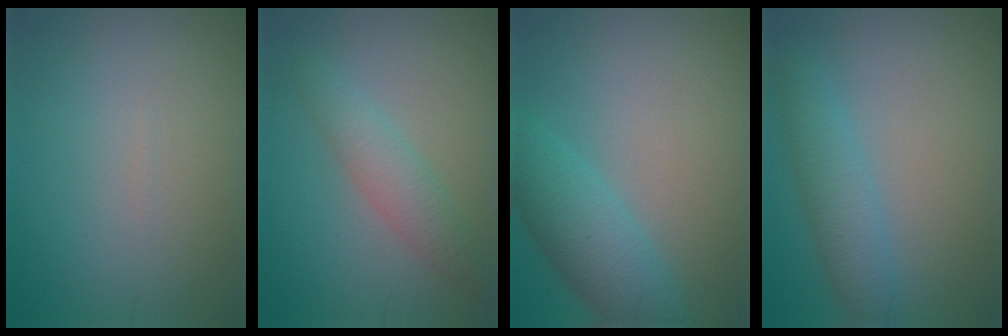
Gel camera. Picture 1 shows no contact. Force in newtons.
{"total": 2.9, "press": 2.9, "slide": 0.1}
{"total": 4.9, "press": 4.9, "slide": 0.1}
{"total": 3.3, "press": 3.3, "slide": 0.0}